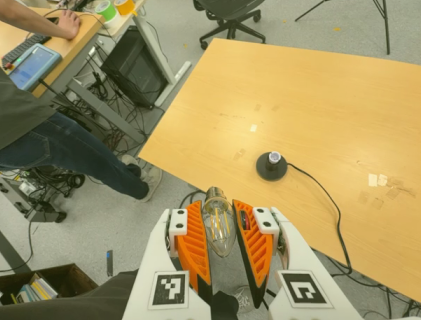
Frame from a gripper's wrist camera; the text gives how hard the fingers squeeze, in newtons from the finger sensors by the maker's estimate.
{"total": 13.3, "left": 13.9, "right": 12.8}